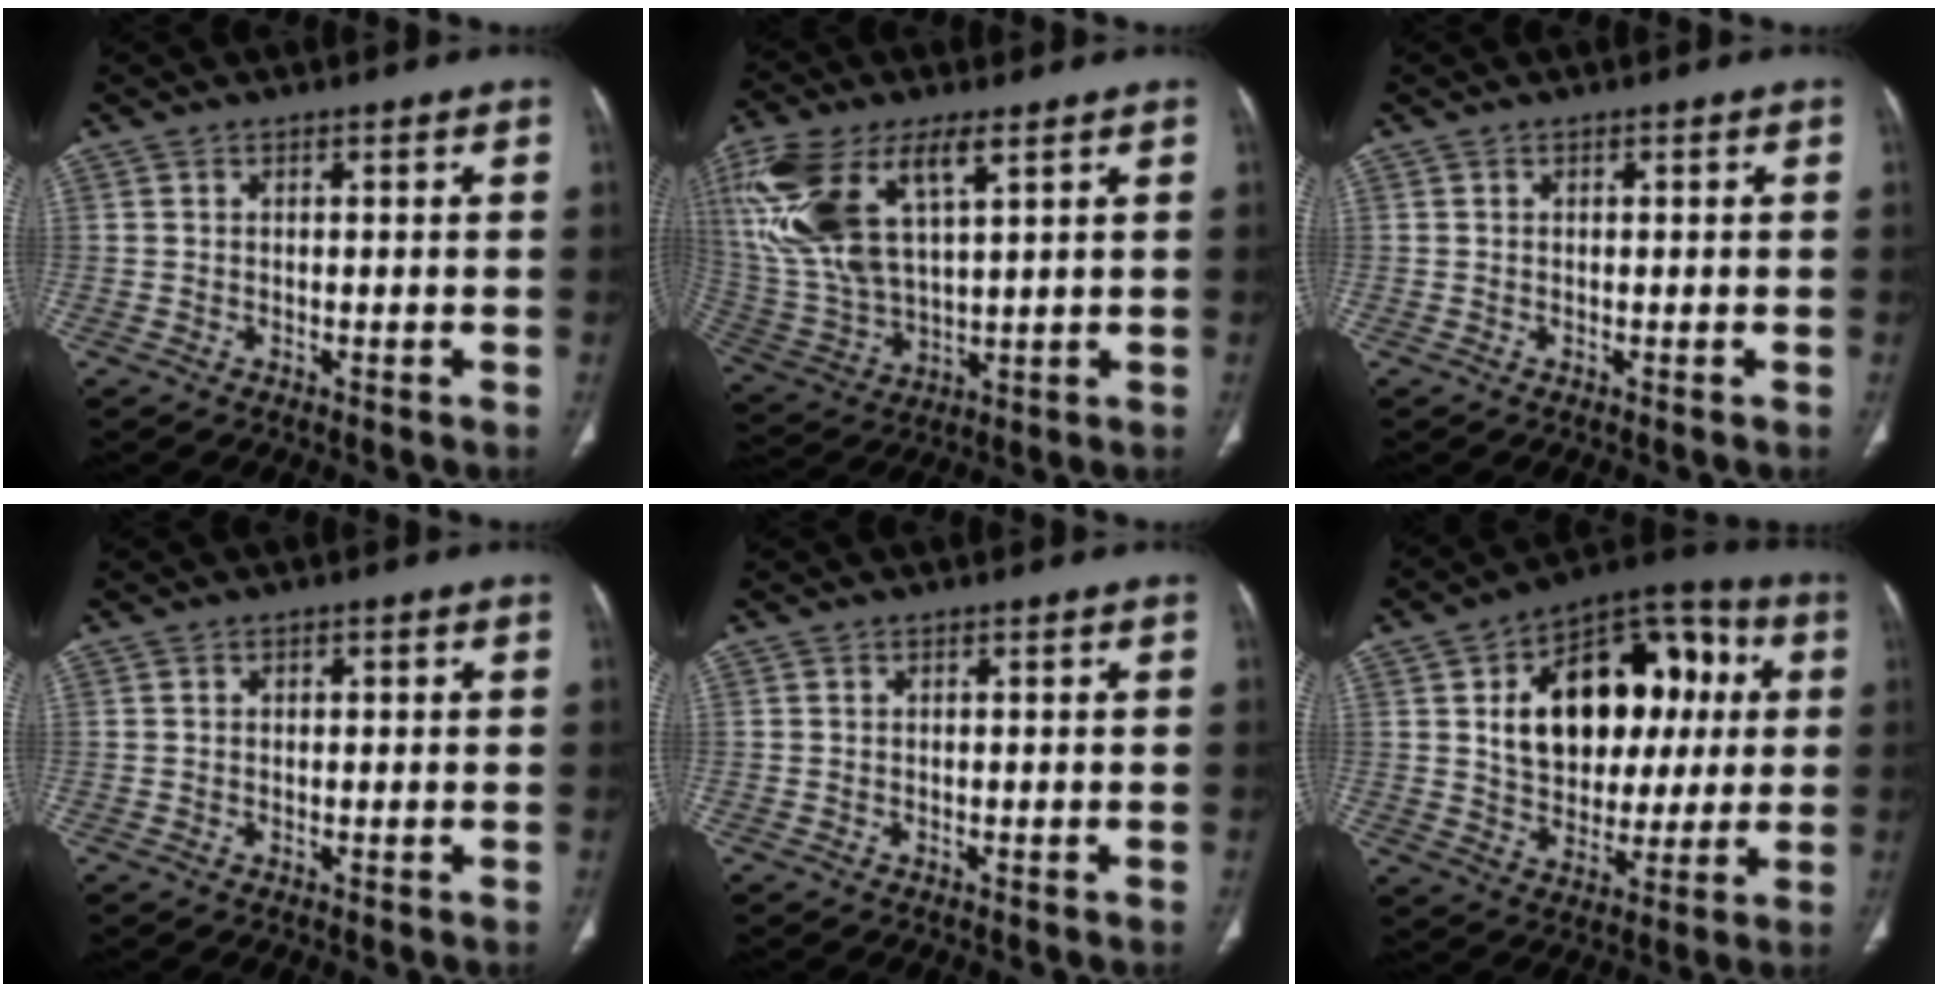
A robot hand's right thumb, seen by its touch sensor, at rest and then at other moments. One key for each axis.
{"total": 19.2, "fx": 7.8, "fy": 8.5, "fz": 15.4, "tx": -0.335, "ty": -0.013, "tz": 0.158}
{"total": 0.0}
{"total": 0.8, "fx": 0.2, "fy": 0.6, "fz": 0.5, "tx": -0.004, "ty": 0.000, "tz": 0.001}
{"total": 0.0}
{"total": 22.8, "fx": 4.5, "fy": 14.9, "fz": 16.7, "tx": -0.204, "ty": 0.020, "tz": 0.072}